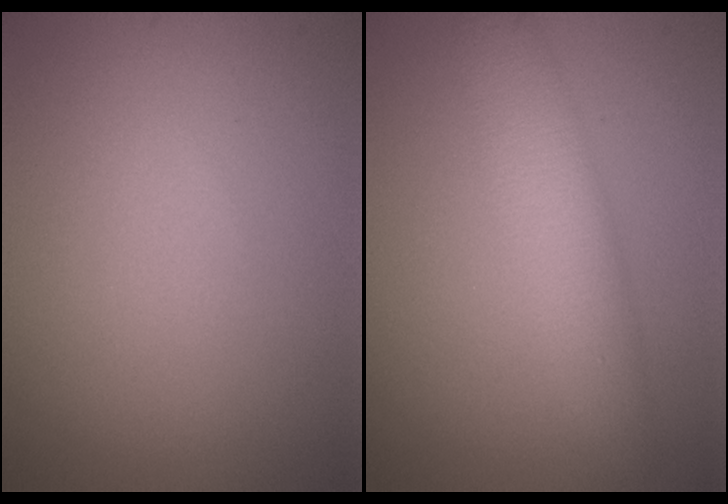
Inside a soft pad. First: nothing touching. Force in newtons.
{"total": 4.1, "press": 4.1, "slide": 0.2}